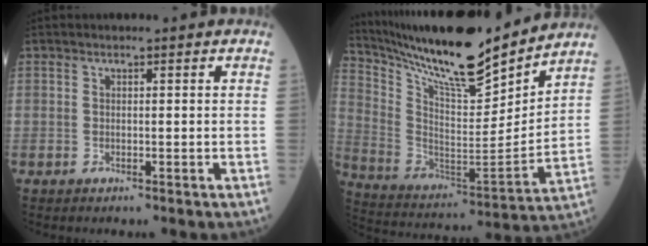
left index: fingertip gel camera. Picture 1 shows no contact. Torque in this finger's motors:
{"motor_torque": [0.95, -1.19, 0.38, 0.11]}